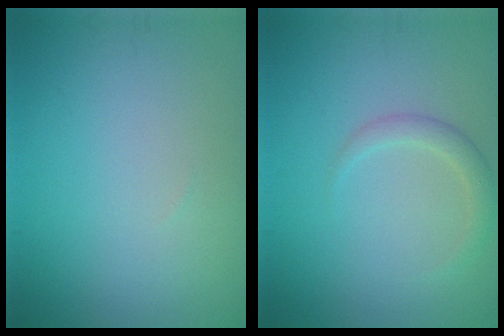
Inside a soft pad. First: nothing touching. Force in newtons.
{"total": 1.6, "press": 1.6, "slide": 0.1}